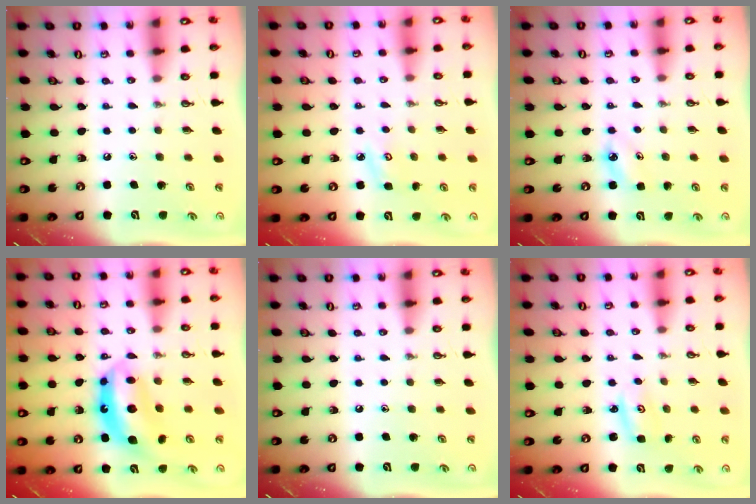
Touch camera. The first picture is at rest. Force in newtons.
{"total": 4.0, "press": 4.0, "slide": 0.5}
{"total": 5.3, "press": 5.3, "slide": 0.5}
{"total": 11.5, "press": 11.4, "slide": 1.4}
{"total": 0.0}
{"total": 2.6, "press": 2.6, "slide": 0.2}